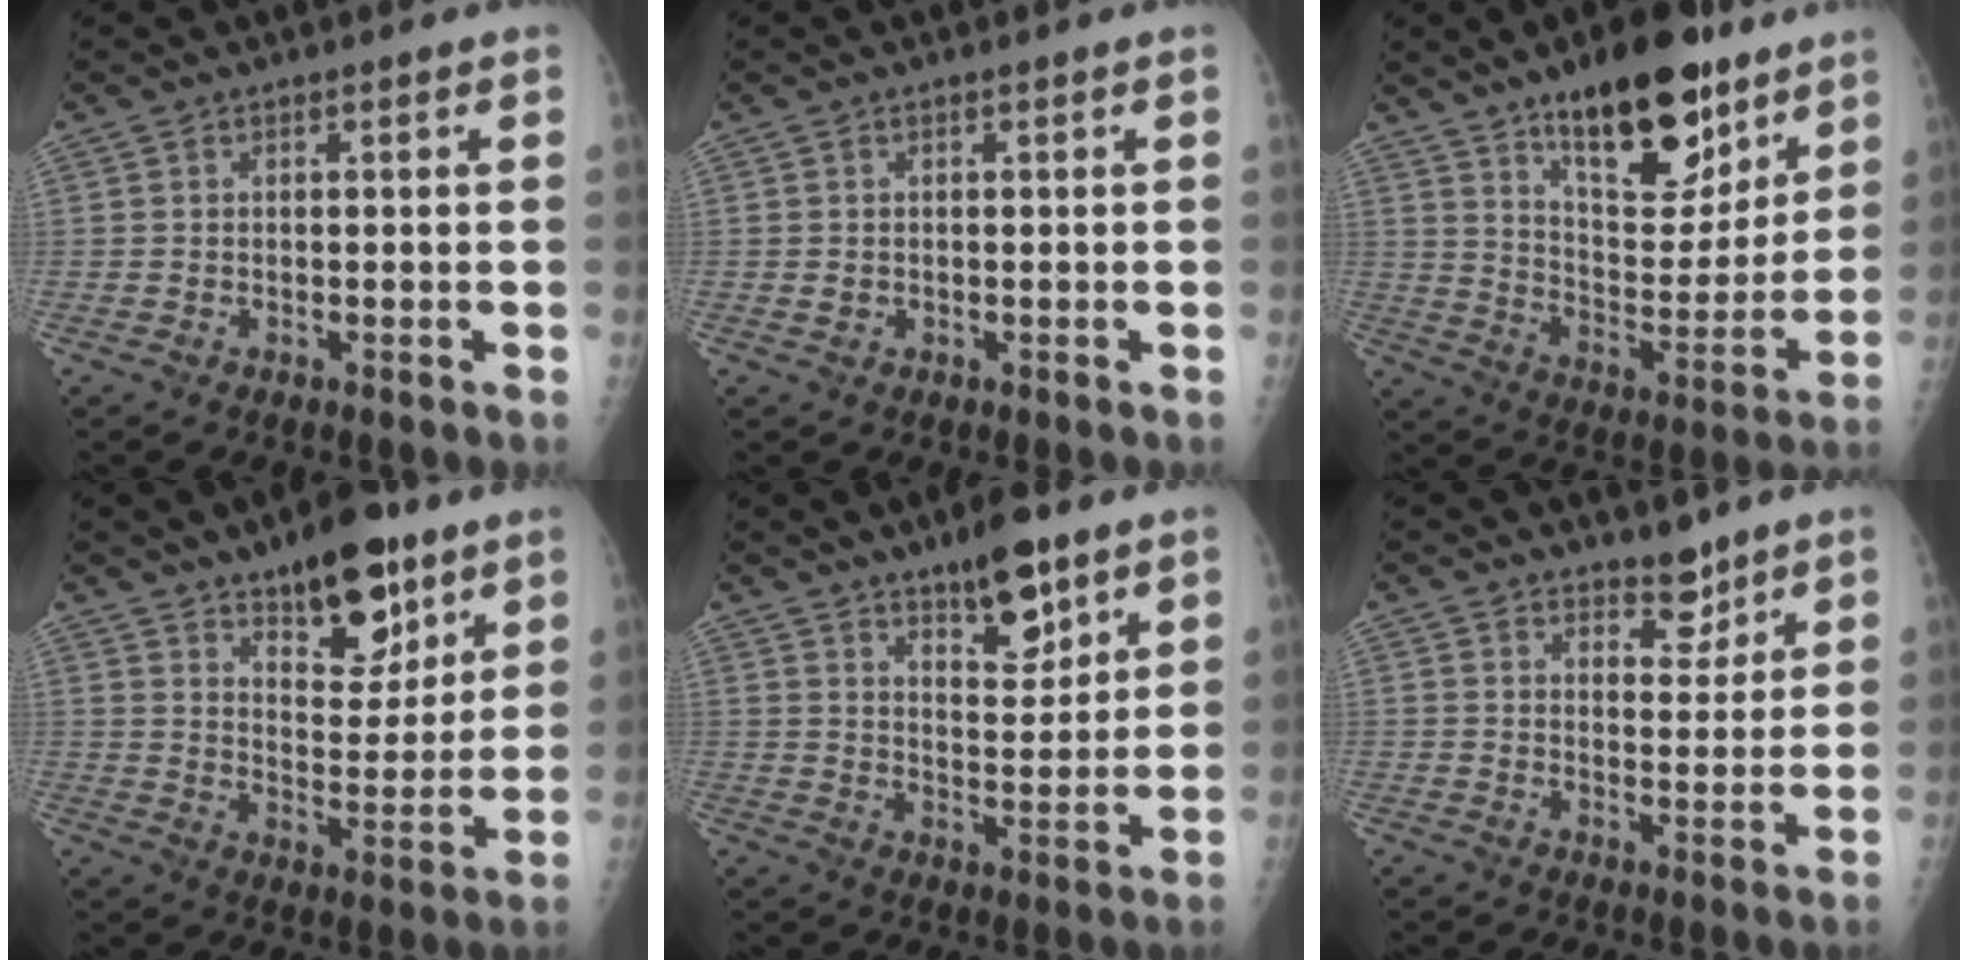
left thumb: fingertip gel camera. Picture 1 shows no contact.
{"total": 1.0, "force": [0.0, 0.8, 0.5], "torque": [-0.006, 0.000, 0.004]}
{"total": 21.3, "force": [13.8, 9.0, 13.6], "torque": [-0.151, -0.077, 0.223]}
{"total": 14.8, "force": [9.6, 6.7, 9.1], "torque": [-0.085, -0.058, 0.148]}
{"total": 10.2, "force": [6.8, 3.7, 6.6], "torque": [-0.079, -0.045, 0.109]}
{"total": 5.0, "force": [4.0, 2.4, 1.9], "torque": [-0.002, -0.030, 0.062]}